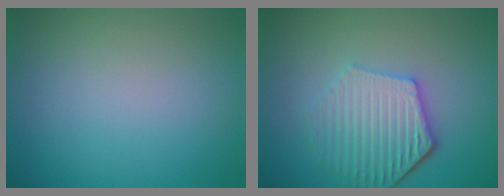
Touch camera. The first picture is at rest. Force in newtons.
{"total": 5.5, "press": 4.3, "slide": 3.5}